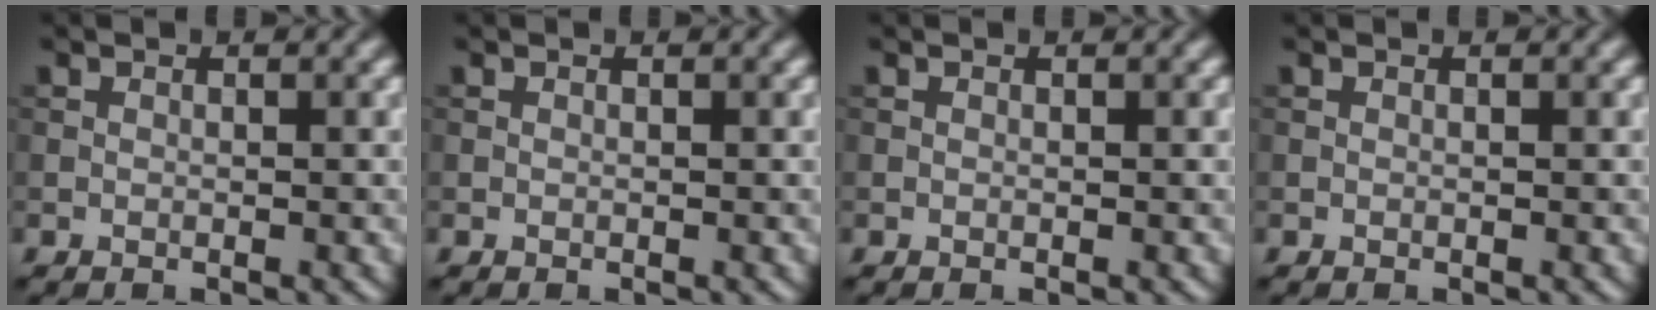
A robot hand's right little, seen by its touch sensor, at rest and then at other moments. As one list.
[{"total": 0.0}, {"total": 0.0}, {"total": 0.0}]